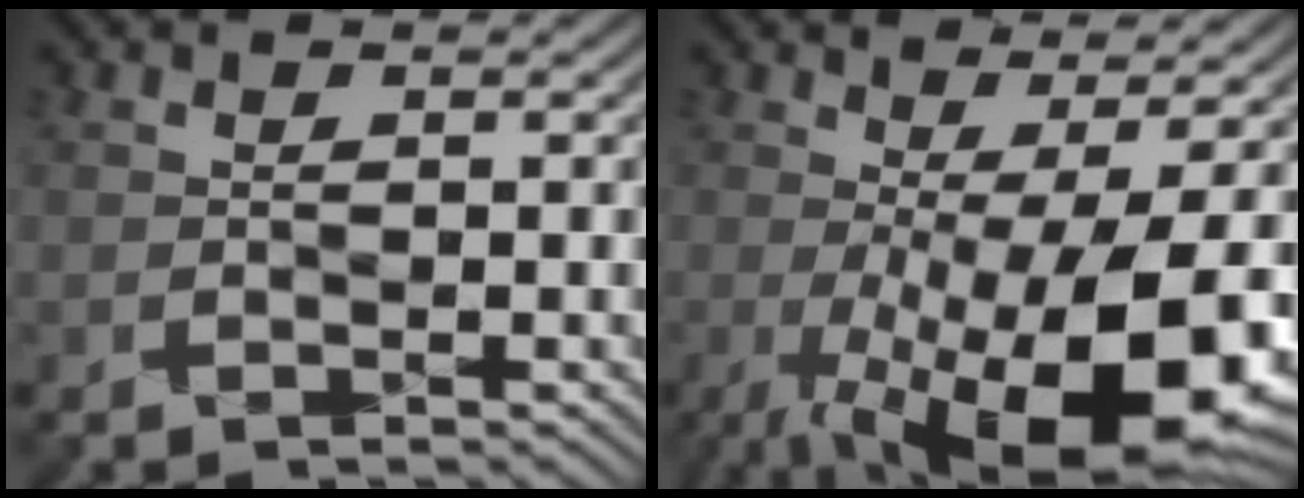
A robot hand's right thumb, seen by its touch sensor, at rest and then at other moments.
{"total": 15.6, "force": [-4.0, 4.5, 14.4], "torque": [-0.226, -0.010, -0.058]}